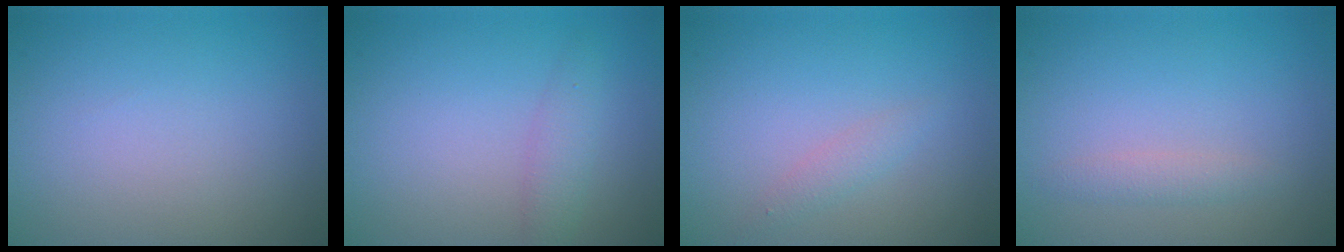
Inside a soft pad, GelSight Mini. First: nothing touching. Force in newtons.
{"total": 1.7, "press": 1.7, "slide": 0.1}
{"total": 1.1, "press": 1.1, "slide": 0.1}
{"total": 1.2, "press": 1.2, "slide": 0.0}